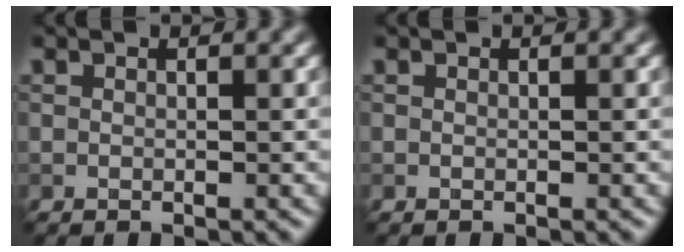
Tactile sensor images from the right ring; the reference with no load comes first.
{"total": 0.0}